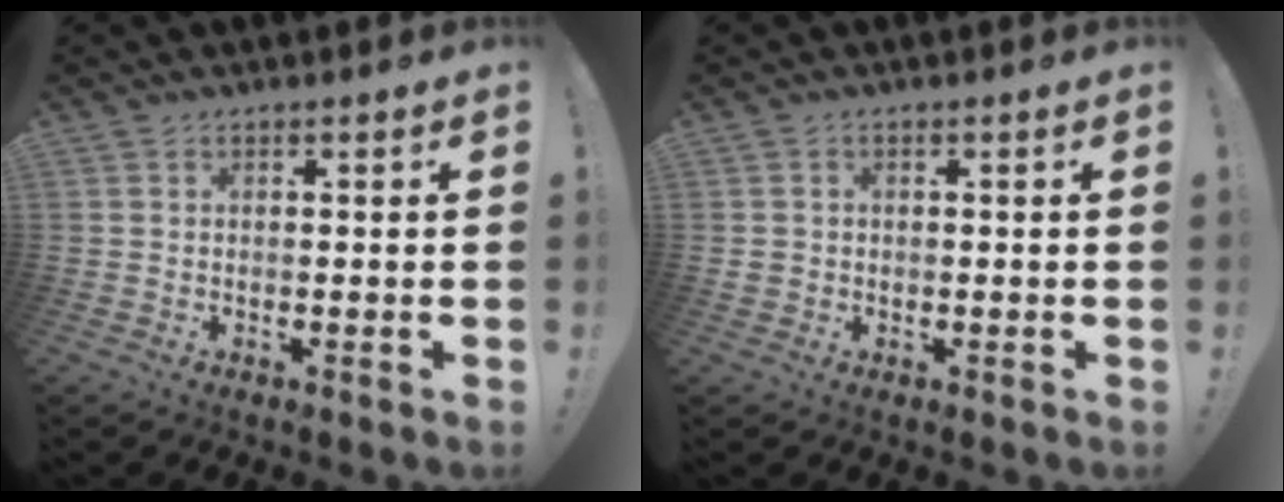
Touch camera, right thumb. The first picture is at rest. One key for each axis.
{"total": 1.6, "fx": -0.2, "fy": 1.6, "fz": 0.5, "tx": -0.007, "ty": 0.002, "tz": -0.002}